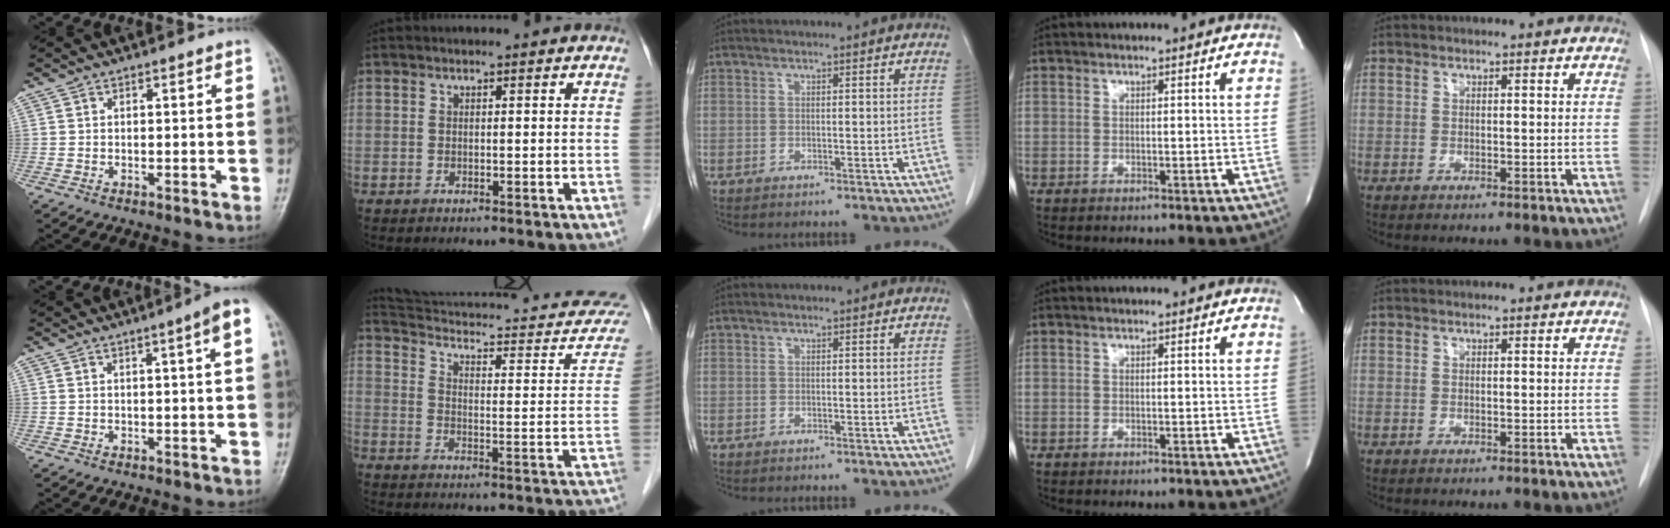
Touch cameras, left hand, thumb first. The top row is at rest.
{"thumb": {"total": 4.2, "force": [1.3, -0.1, 4.0], "torque": [-0.054, 0.002, 0.017]}, "index": {"total": 26.2, "force": [25.3, 1.5, 6.9], "torque": [-0.098, -0.108, 0.315]}}